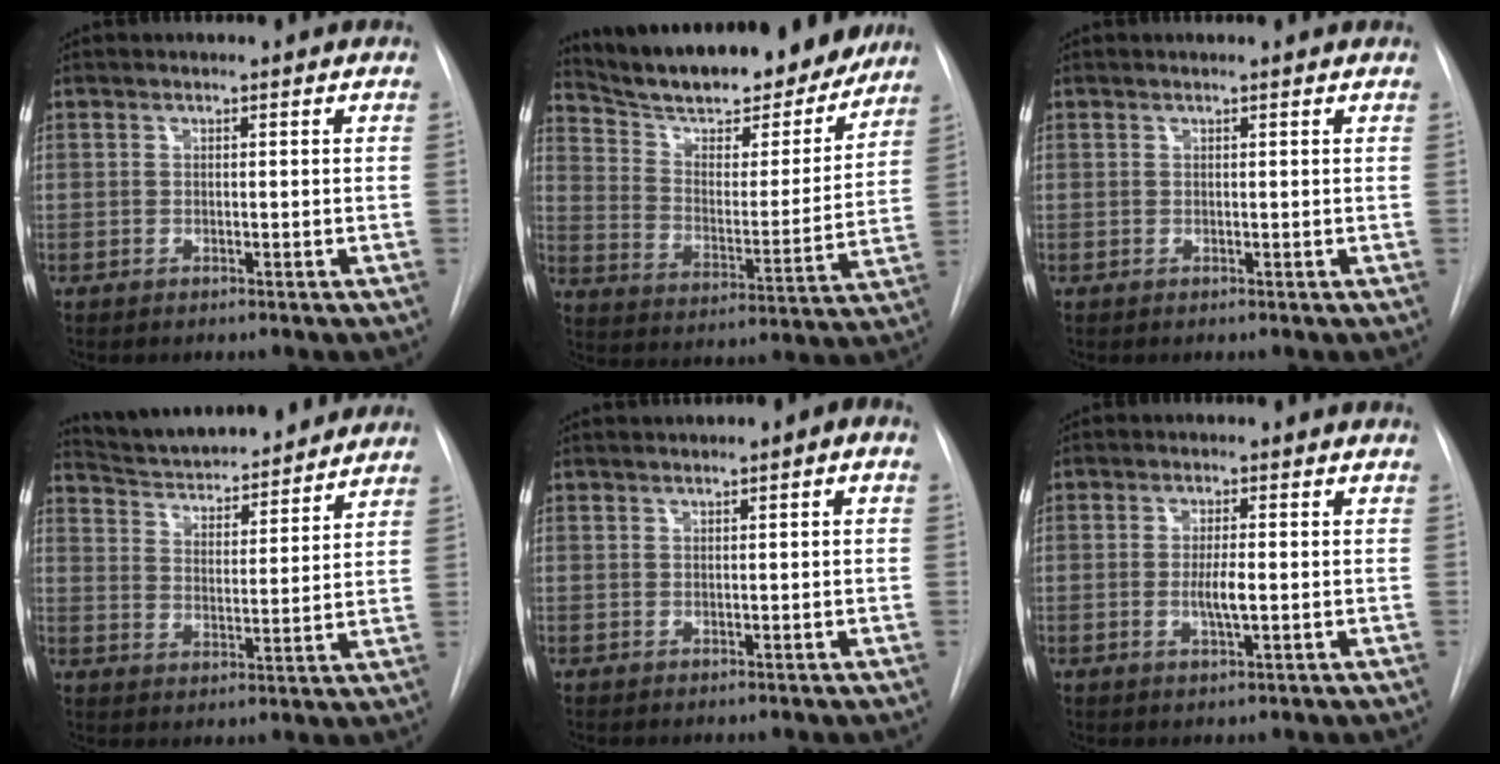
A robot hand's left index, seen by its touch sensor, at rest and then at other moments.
{"total": 22.7, "force": [20.0, 5.4, 9.4], "torque": [-0.149, -0.013, 0.289]}
{"total": 0.9, "force": [0.8, 0.0, 0.4], "torque": [-0.011, 0.004, 0.003]}
{"total": 18.3, "force": [16.8, 3.2, 6.5], "torque": [-0.098, 0.003, 0.242]}
{"total": 2.0, "force": [0.3, 0.4, 2.0], "torque": [-0.030, 0.008, 0.001]}
{"total": 3.2, "force": [-1.0, 0.4, 3.0], "torque": [-0.056, -0.010, -0.017]}